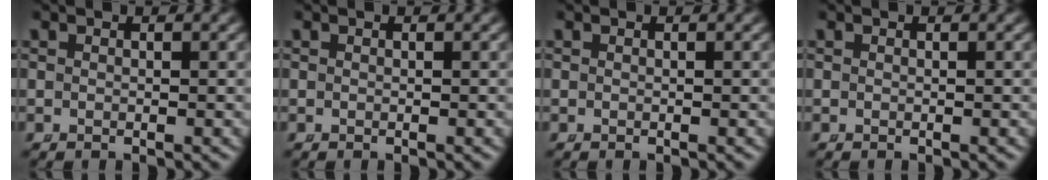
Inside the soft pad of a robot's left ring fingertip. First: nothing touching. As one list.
[{"total": 0.0}, {"total": 0.0}, {"total": 0.0}]